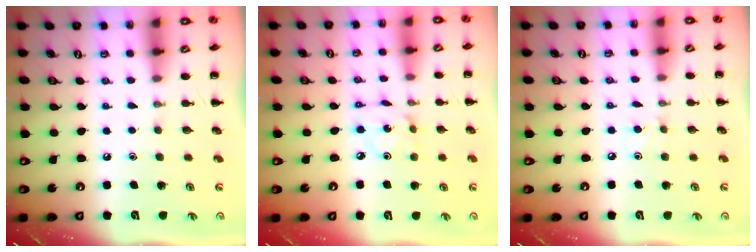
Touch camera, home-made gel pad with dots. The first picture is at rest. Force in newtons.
{"total": 2.2, "press": 2.1, "slide": 0.5}
{"total": 4.0, "press": 3.8, "slide": 1.3}